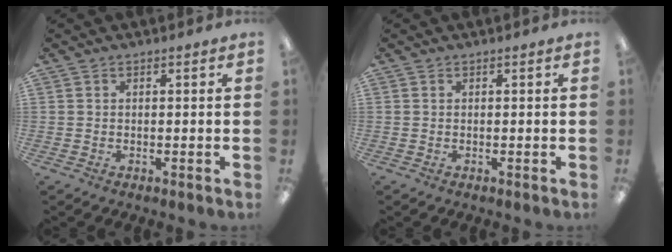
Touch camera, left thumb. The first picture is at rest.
{"total": 0.0}